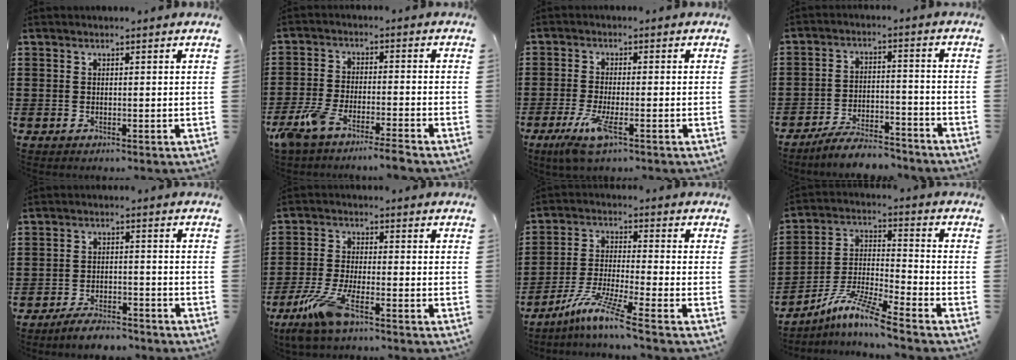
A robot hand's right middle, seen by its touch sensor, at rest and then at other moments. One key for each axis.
{"total": 6.0, "fx": -5.3, "fy": 0.3, "fz": 3.0, "tx": -0.081, "ty": -0.017, "tz": -0.105}
{"total": 5.1, "fx": -2.5, "fy": 0.9, "fz": 4.4, "tx": -0.098, "ty": -0.018, "tz": -0.045}
{"total": 6.2, "fx": -6.0, "fy": 0.7, "fz": 1.7, "tx": -0.029, "ty": 0.007, "tz": -0.114}
{"total": 4.2, "fx": -4.1, "fy": 0.6, "fz": 0.9, "tx": -0.016, "ty": 0.005, "tz": -0.081}
{"total": 7.8, "fx": -4.8, "fy": 1.7, "fz": 6.0, "tx": -0.139, "ty": -0.017, "tz": -0.092}
{"total": 7.8, "fx": -6.2, "fy": -0.4, "fz": 4.8, "tx": -0.104, "ty": -0.018, "tz": -0.123}
{"total": 9.2, "fx": -7.7, "fy": -0.1, "fz": 5.0, "tx": -0.109, "ty": -0.007, "tz": -0.154}